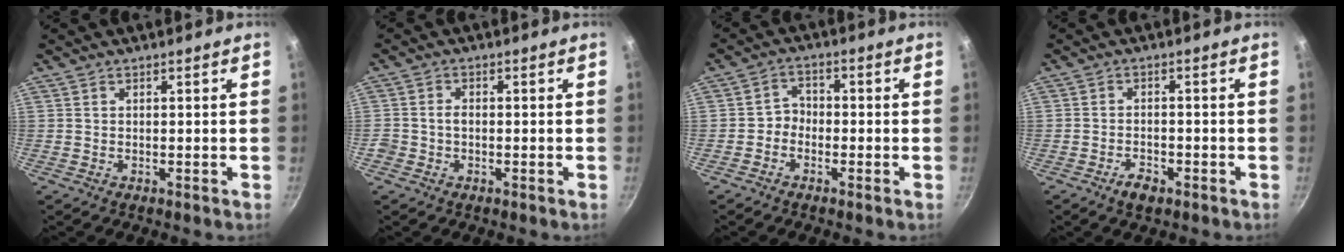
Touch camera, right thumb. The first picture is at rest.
{"total": 1.9, "force": [-0.6, 1.5, 1.1], "torque": [-0.017, 0.012, -0.012]}
{"total": 3.1, "force": [-1.5, 2.5, 1.2], "torque": [-0.002, 0.024, -0.033]}
{"total": 3.5, "force": [-2.2, 1.7, 2.1], "torque": [-0.033, 0.016, -0.038]}